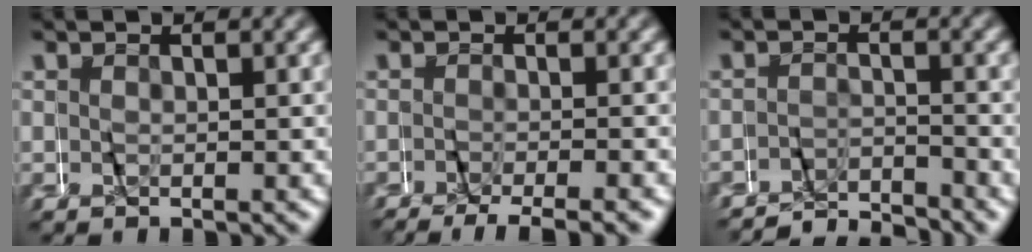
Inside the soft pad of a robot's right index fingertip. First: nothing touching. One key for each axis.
{"total": 4.1, "fx": -3.6, "fy": 0.7, "fz": 1.9, "tx": -0.034, "ty": -0.009, "tz": -0.055}
{"total": 4.7, "fx": -4.6, "fy": 0.7, "fz": -0.2, "tx": 0.005, "ty": -0.011, "tz": -0.080}